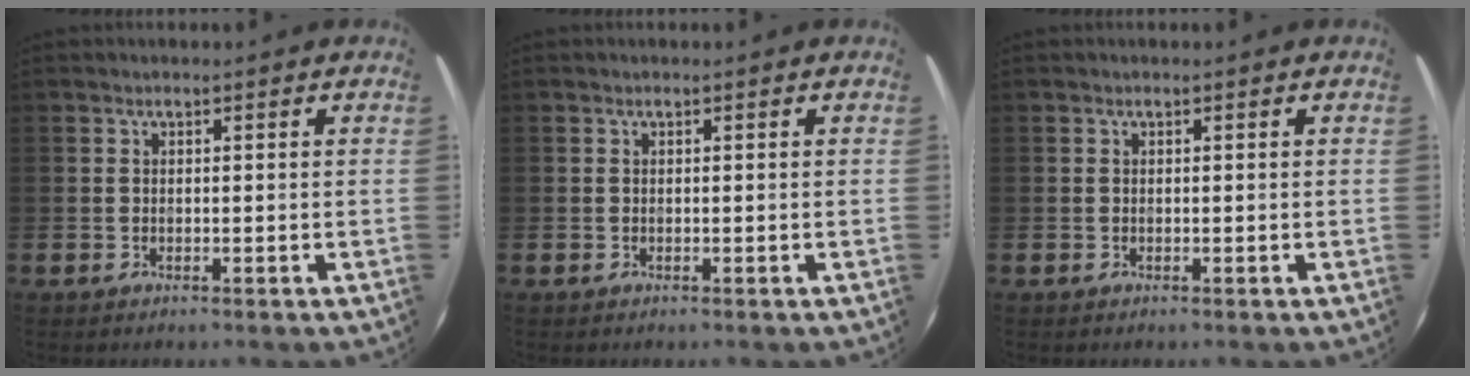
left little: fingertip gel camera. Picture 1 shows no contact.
{"total": 0.0}
{"total": 0.0}